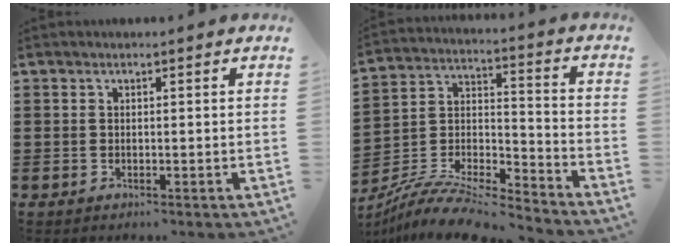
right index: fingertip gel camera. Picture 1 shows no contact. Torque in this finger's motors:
{"motor_torque": [-1.08, 1.07, -0.23, -0.11]}